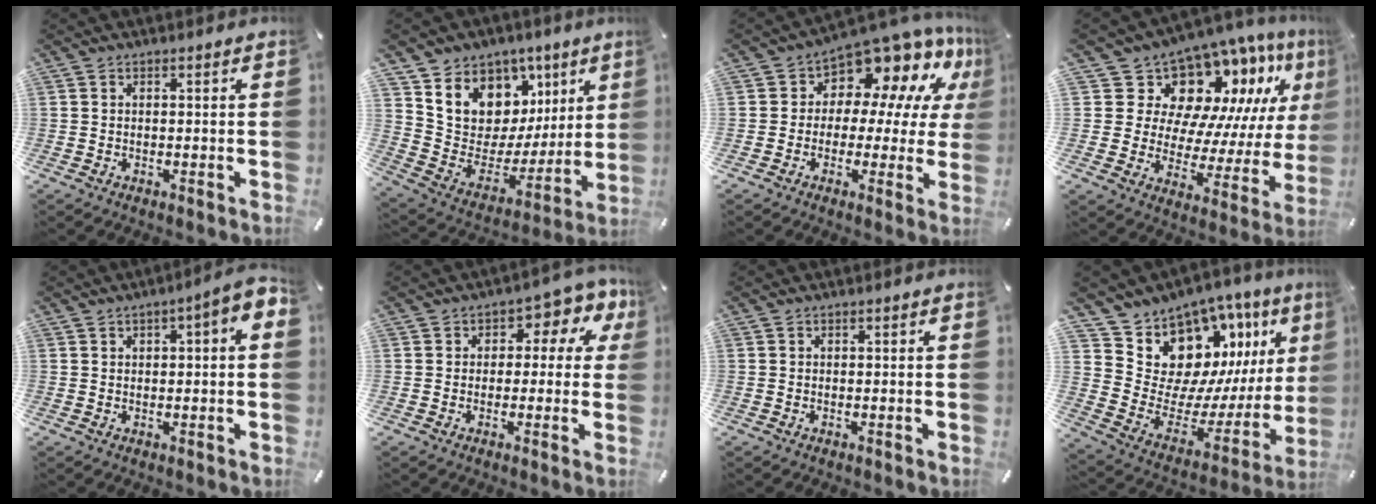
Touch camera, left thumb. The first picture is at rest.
{"total": 11.4, "force": [6.1, 9.4, 2.1], "torque": [-0.031, -0.079, 0.117]}
{"total": 10.7, "force": [8.0, 5.8, 4.0], "torque": [-0.074, -0.081, 0.143]}
{"total": 15.5, "force": [10.6, 9.3, 6.4], "torque": [-0.101, -0.110, 0.188]}
{"total": 4.5, "force": [1.1, 1.7, 4.1], "torque": [-0.059, 0.001, 0.015]}
{"total": 6.8, "force": [1.3, 4.9, 4.5], "torque": [-0.059, -0.001, 0.015]}
{"total": 0.0}
{"total": 14.8, "force": [9.2, 10.7, 4.3], "torque": [-0.055, -0.112, 0.188]}